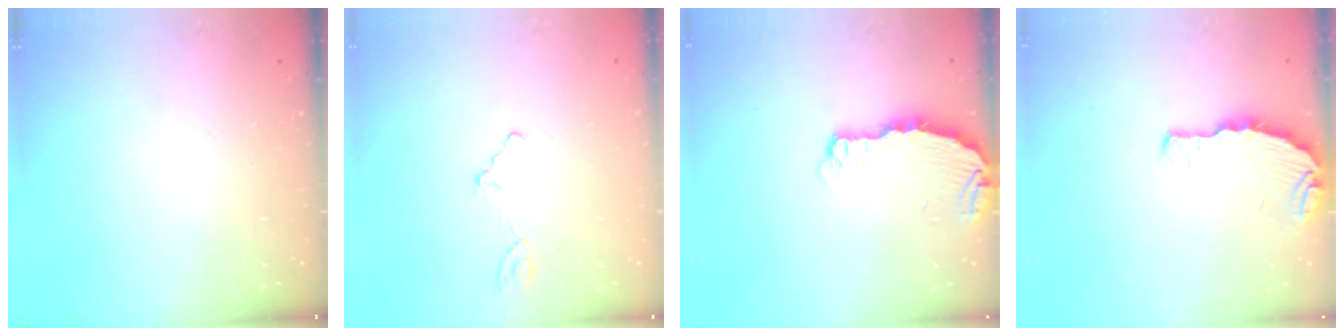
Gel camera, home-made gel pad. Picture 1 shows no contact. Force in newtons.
{"total": 2.2, "press": 2.2, "slide": 0.4}
{"total": 4.5, "press": 4.5, "slide": 0.3}
{"total": 4.5, "press": 4.4, "slide": 0.8}